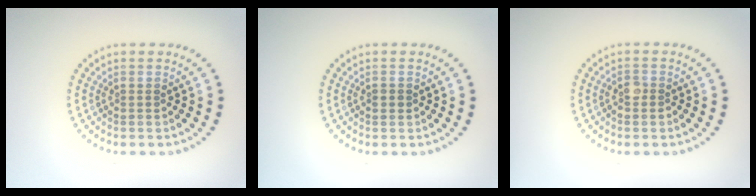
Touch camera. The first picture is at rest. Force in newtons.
{"total": 0.8, "press": 0.8, "slide": 0.2}
{"total": 1.0, "press": 0.9, "slide": 0.5}